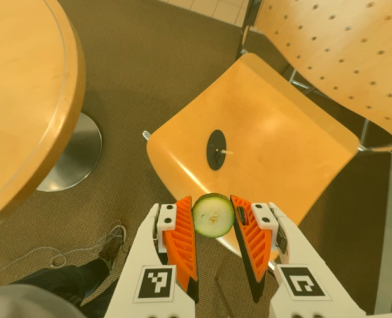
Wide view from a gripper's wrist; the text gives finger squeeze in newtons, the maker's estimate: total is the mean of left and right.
{"total": 9.4, "left": 9.6, "right": 9.3}